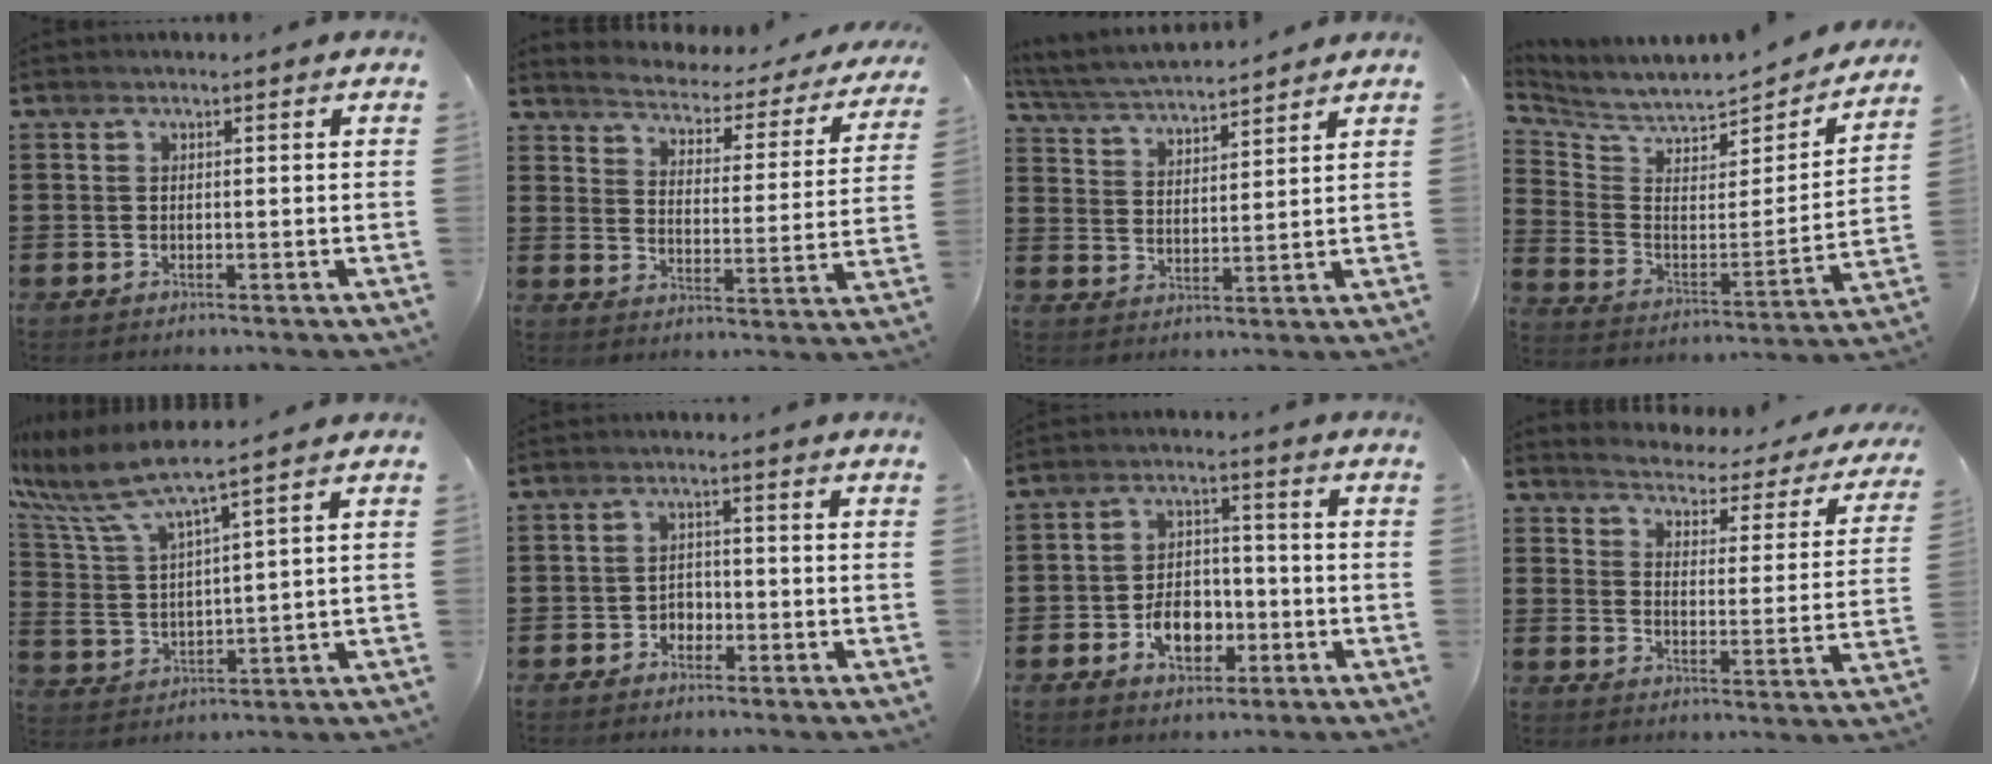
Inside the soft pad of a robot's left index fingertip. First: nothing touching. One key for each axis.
{"total": 2.4, "fx": 2.4, "fy": 0.2, "fz": 0.3, "tx": -0.026, "ty": -0.029, "tz": 0.029}
{"total": 4.6, "fx": 4.5, "fy": 0.1, "fz": 1.2, "tx": -0.045, "ty": -0.025, "tz": 0.076}
{"total": 5.1, "fx": 4.9, "fy": 0.6, "fz": 1.3, "tx": -0.056, "ty": -0.052, "tz": 0.078}
{"total": 7.2, "fx": 5.6, "fy": 0.9, "fz": 4.3, "tx": -0.119, "ty": -0.036, "tz": 0.091}
{"total": 1.9, "fx": -1.4, "fy": 1.3, "fz": 0.4, "tx": -0.015, "ty": 0.003, "tz": -0.033}
{"total": 6.2, "fx": -2.3, "fy": 4.0, "fz": 4.1, "tx": -0.056, "ty": 0.006, "tz": -0.044}
{"total": 2.7, "fx": 2.6, "fy": 0.1, "fz": 0.4, "tx": -0.028, "ty": -0.030, "tz": 0.034}